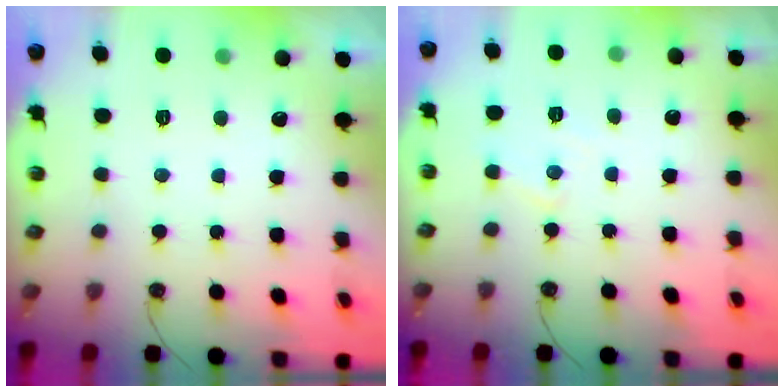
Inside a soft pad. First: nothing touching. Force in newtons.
{"total": 6.0, "press": 6.0, "slide": 0.3}